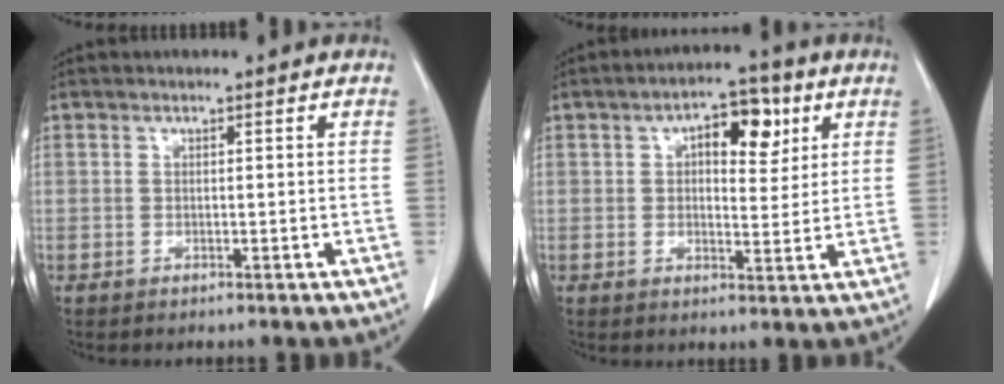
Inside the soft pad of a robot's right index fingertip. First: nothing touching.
{"total": 7.9, "force": [3.0, 3.7, 6.3], "torque": [-0.086, 0.019, 0.042]}